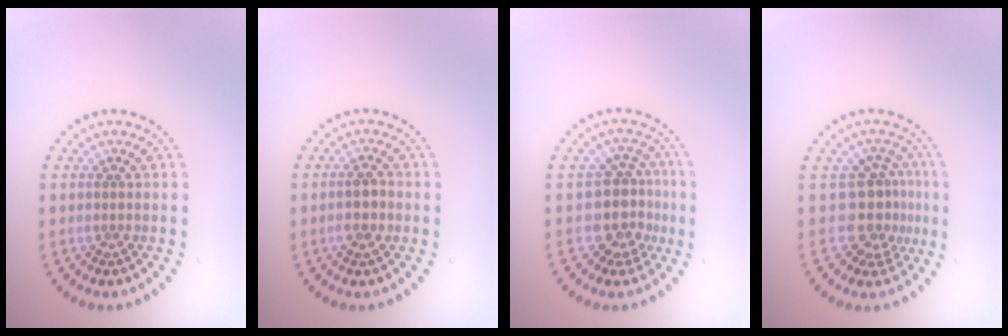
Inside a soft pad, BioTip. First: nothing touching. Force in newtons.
{"total": 2.3, "press": 2.3, "slide": 0.6}
{"total": 3.8, "press": 3.0, "slide": 2.3}
{"total": 3.5, "press": 2.6, "slide": 2.3}